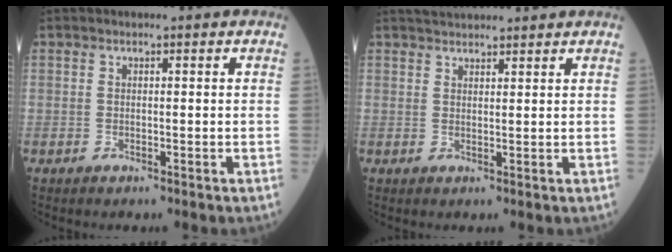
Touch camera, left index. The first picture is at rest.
{"total": 4.8, "force": [4.6, 0.5, 1.4], "torque": [-0.023, 0.036, 0.072]}